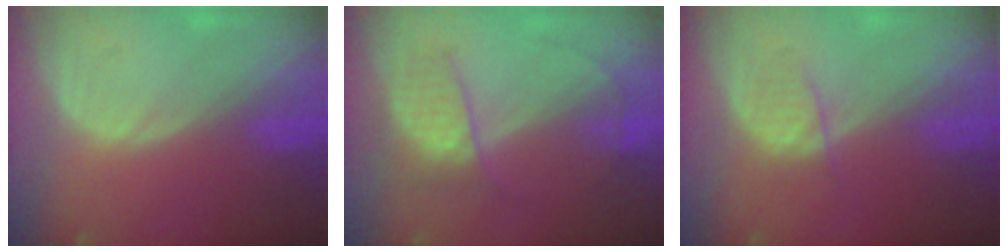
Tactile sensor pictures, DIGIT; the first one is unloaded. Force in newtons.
{"total": 5.8, "press": 5.5, "slide": 2.1}
{"total": 2.1, "press": 2.1, "slide": 0.3}